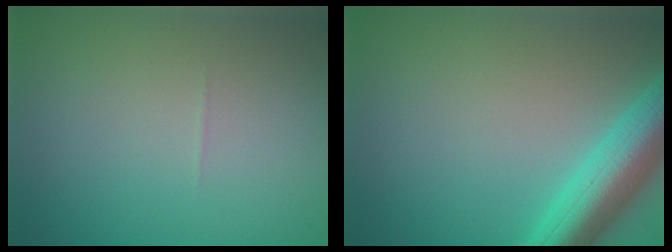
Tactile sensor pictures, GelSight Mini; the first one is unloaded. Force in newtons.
{"total": 6.6, "press": 6.6, "slide": 0.3}